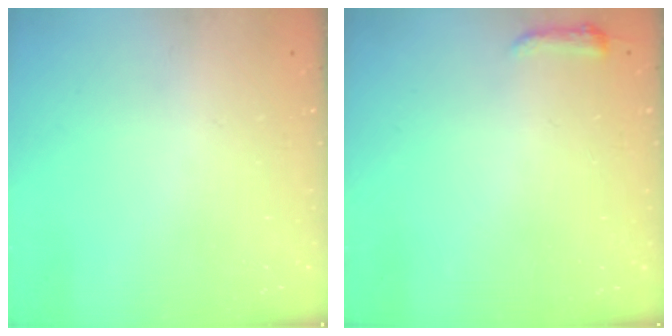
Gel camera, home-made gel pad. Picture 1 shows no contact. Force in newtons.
{"total": 3.6, "press": 3.5, "slide": 0.6}